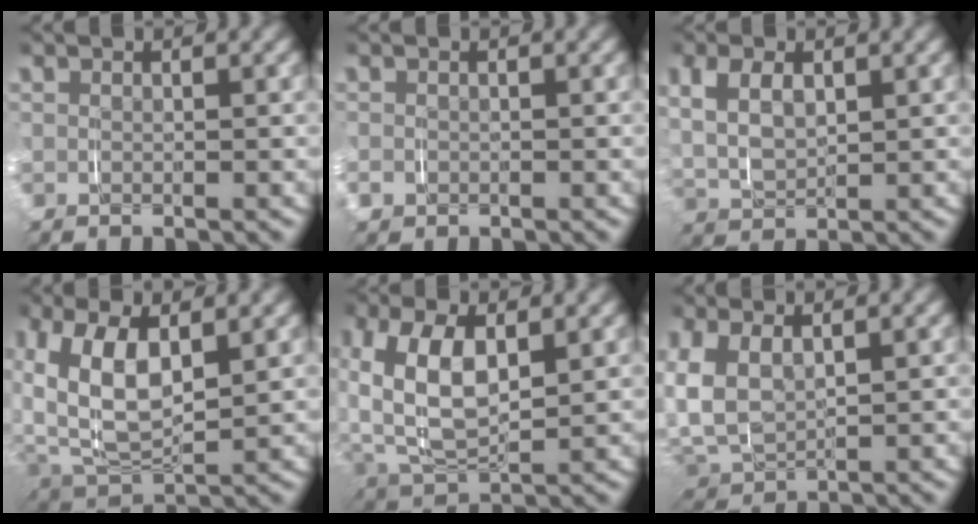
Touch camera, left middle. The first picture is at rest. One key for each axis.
{"total": 1.8, "fx": -0.7, "fy": 1.6, "fz": 0.5, "tx": -0.019, "ty": -0.010, "tz": -0.010}
{"total": 6.2, "fx": 1.4, "fy": 4.7, "fz": 3.9, "tx": -0.106, "ty": -0.006, "tz": 0.028}
{"total": 9.5, "fx": 1.6, "fy": 6.8, "fz": 6.4, "tx": -0.174, "ty": -0.016, "tz": 0.037}
{"total": 8.4, "fx": 1.2, "fy": 5.8, "fz": 6.0, "tx": -0.160, "ty": -0.018, "tz": 0.035}
{"total": 9.0, "fx": 0.7, "fy": 7.5, "fz": 4.9, "tx": -0.165, "ty": -0.021, "tz": 0.019}